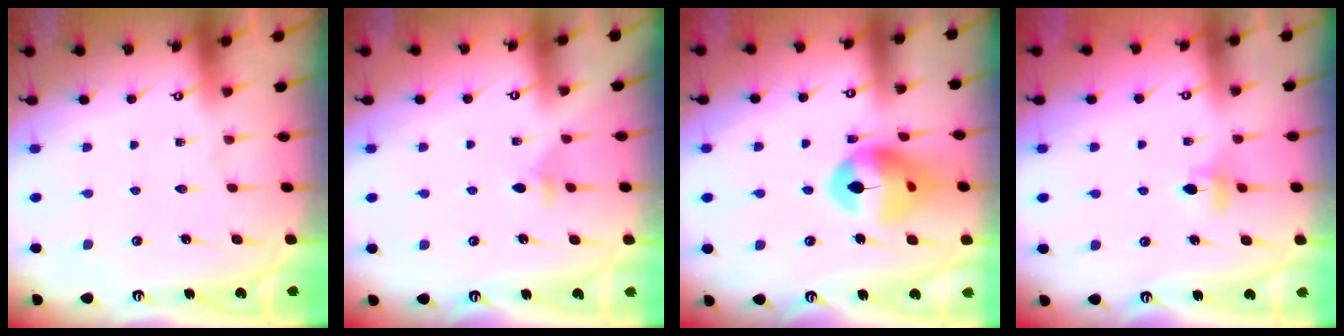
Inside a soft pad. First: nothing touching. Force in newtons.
{"total": 4.2, "press": 4.1, "slide": 0.8}
{"total": 15.1, "press": 15.0, "slide": 1.9}
{"total": 4.6, "press": 4.5, "slide": 0.6}